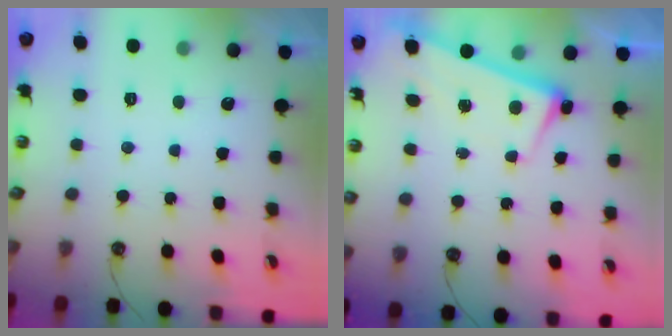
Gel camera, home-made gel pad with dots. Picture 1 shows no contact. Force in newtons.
{"total": 2.8, "press": 2.7, "slide": 0.8}